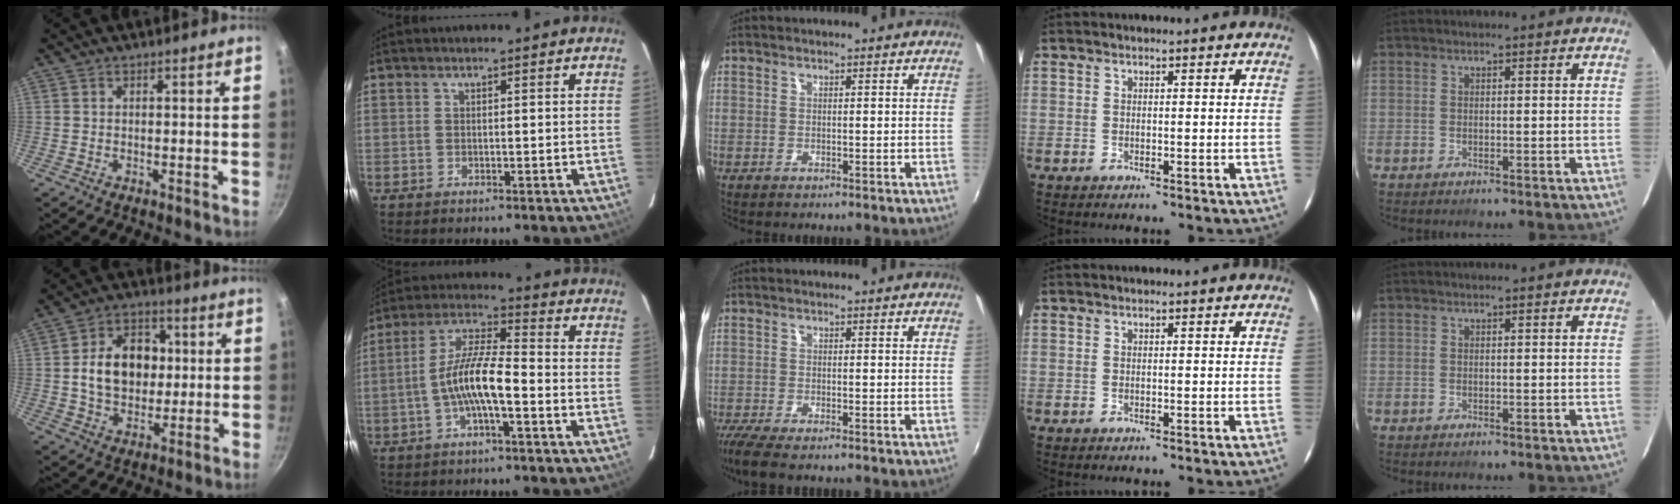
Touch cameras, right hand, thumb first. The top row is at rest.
{"thumb": {"total": 14.2, "force": [1.3, 10.7, 9.3], "torque": [-0.112, 0.016, 0.016]}, "index": {"total": 9.3, "force": [-3.2, 1.8, 8.6], "torque": [-0.181, 0.012, -0.060]}, "middle": {"total": 5.4, "force": [-4.2, 0.6, 3.3], "torque": [-0.082, -0.026, -0.080]}}